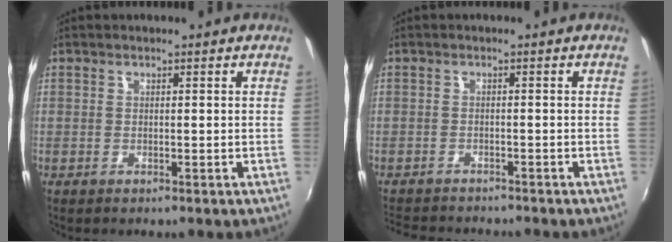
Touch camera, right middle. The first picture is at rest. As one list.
[{"total": 6.9, "force": [-6.4, 1.4, 1.9], "torque": [-0.056, -0.012, -0.102]}]